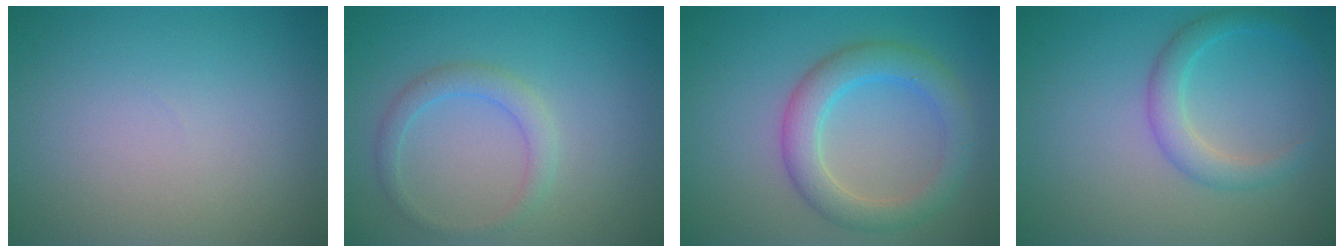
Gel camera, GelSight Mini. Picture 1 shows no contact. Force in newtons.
{"total": 2.0, "press": 2.0, "slide": 0.1}
{"total": 4.4, "press": 4.4, "slide": 0.0}
{"total": 2.6, "press": 2.6, "slide": 0.1}